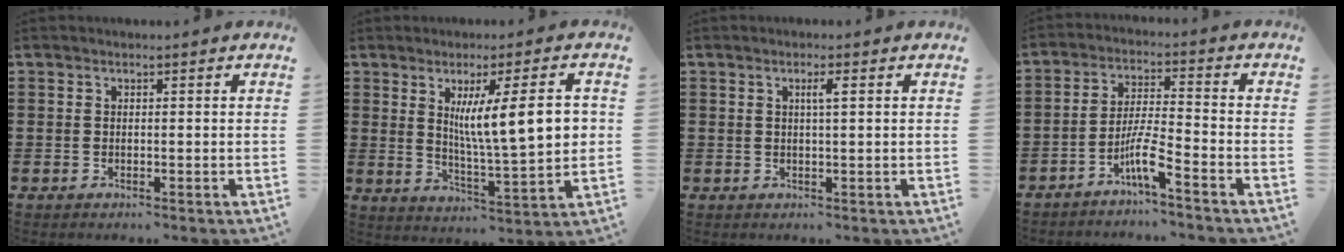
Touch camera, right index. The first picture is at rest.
{"total": 10.8, "force": [2.7, 1.8, 10.3], "torque": [-0.172, -0.004, 0.037]}
{"total": 1.9, "force": [0.6, 0.2, 1.8], "torque": [-0.036, 0.003, 0.007]}
{"total": 6.0, "force": [-4.1, 0.2, 4.4], "torque": [-0.097, -0.009, -0.080]}